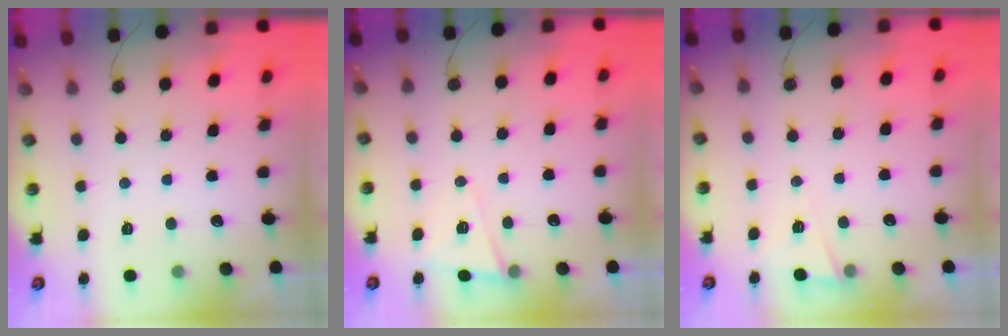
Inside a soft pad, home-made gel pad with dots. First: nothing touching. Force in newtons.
{"total": 6.3, "press": 6.2, "slide": 1.4}
{"total": 2.9, "press": 2.7, "slide": 1.1}